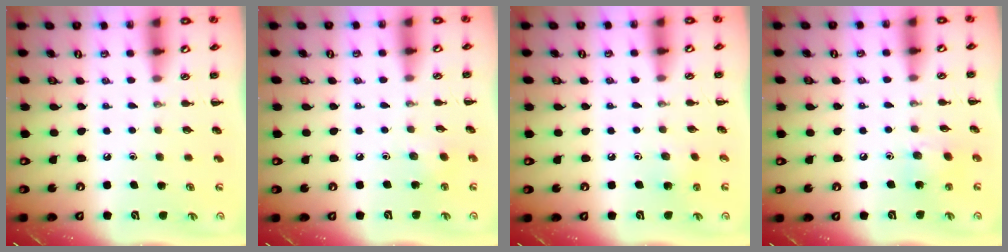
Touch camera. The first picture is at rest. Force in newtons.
{"total": 2.4, "press": 2.2, "slide": 0.9}
{"total": 3.7, "press": 3.6, "slide": 0.9}
{"total": 6.1, "press": 6.0, "slide": 1.1}